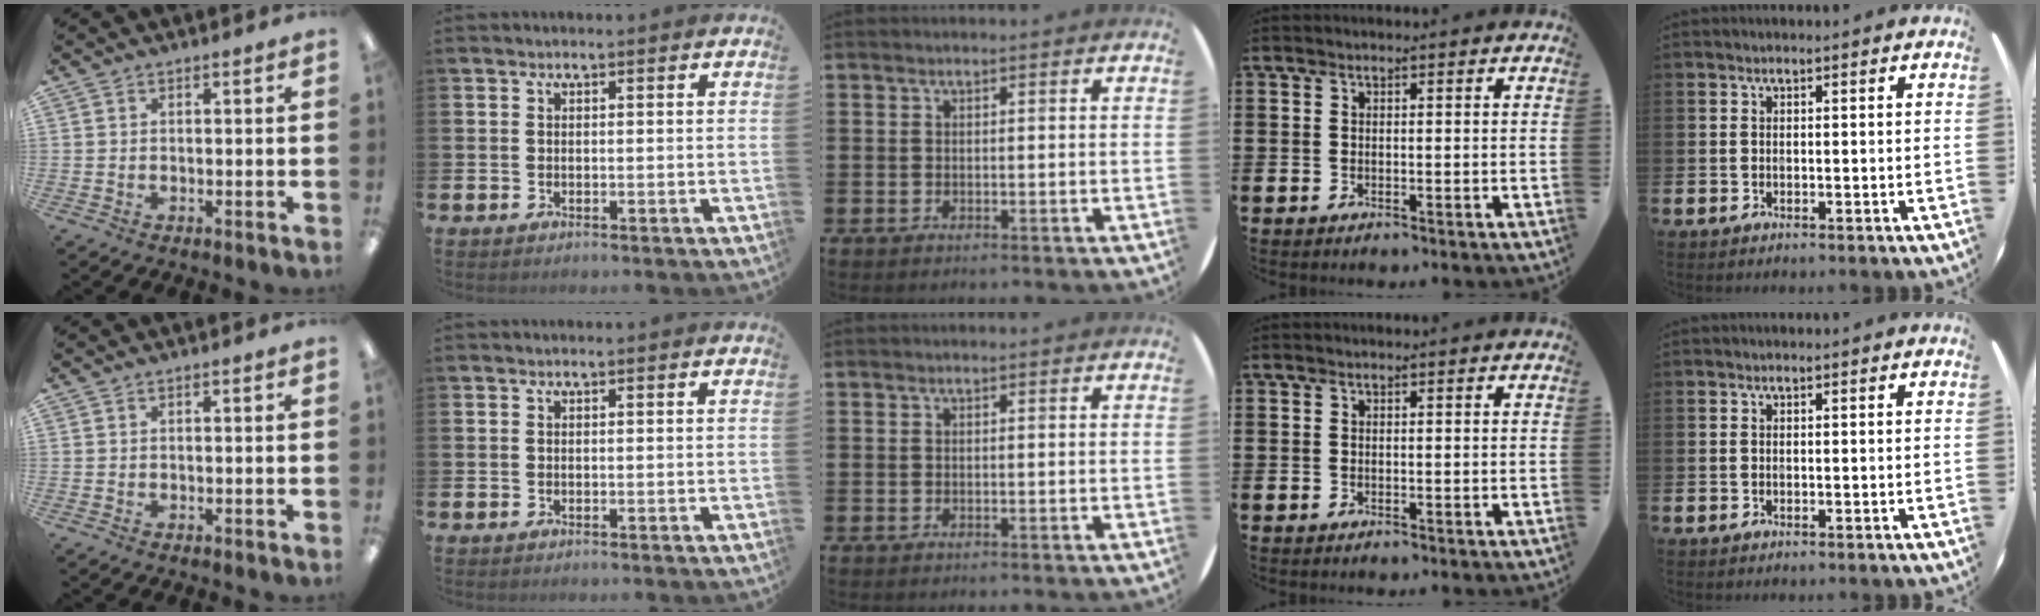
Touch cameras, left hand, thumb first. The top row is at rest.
{}